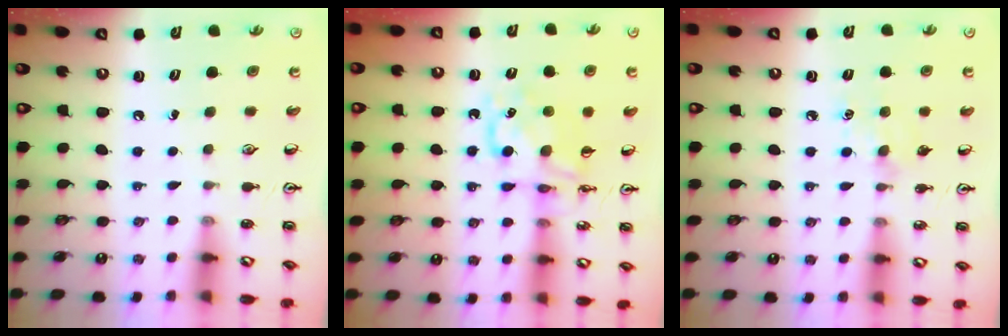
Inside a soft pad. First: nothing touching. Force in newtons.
{"total": 9.9, "press": 9.8, "slide": 0.9}
{"total": 5.3, "press": 5.3, "slide": 0.7}